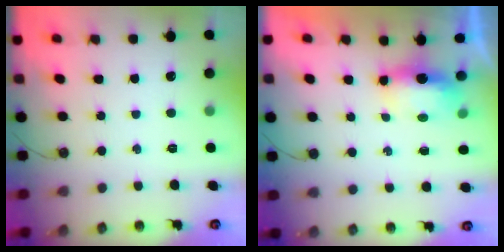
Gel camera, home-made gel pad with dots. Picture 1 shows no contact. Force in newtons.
{"total": 6.3, "press": 6.2, "slide": 1.0}